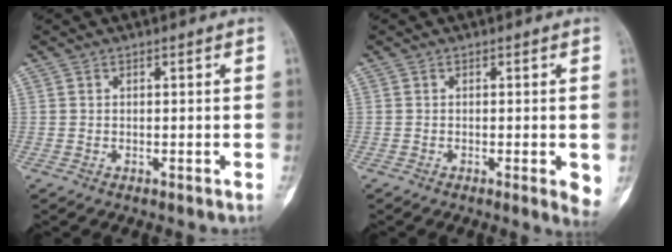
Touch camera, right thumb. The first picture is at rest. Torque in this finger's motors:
{"motor_torque": [-0.43, 0.22, -0.05, -0.01, 0.04]}